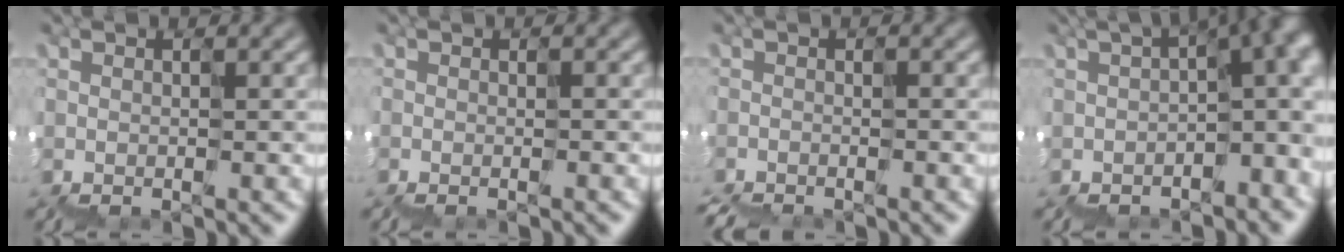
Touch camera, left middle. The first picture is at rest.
{"total": 0.7, "force": [-0.7, 0.1, 0.0], "torque": [0.008, -0.007, -0.007]}
{"total": 2.6, "force": [-2.6, 0.3, 0.3], "torque": [-0.004, -0.011, -0.025]}
{"total": 9.2, "force": [-1.5, 3.3, 8.5], "torque": [-0.103, 0.008, -0.012]}